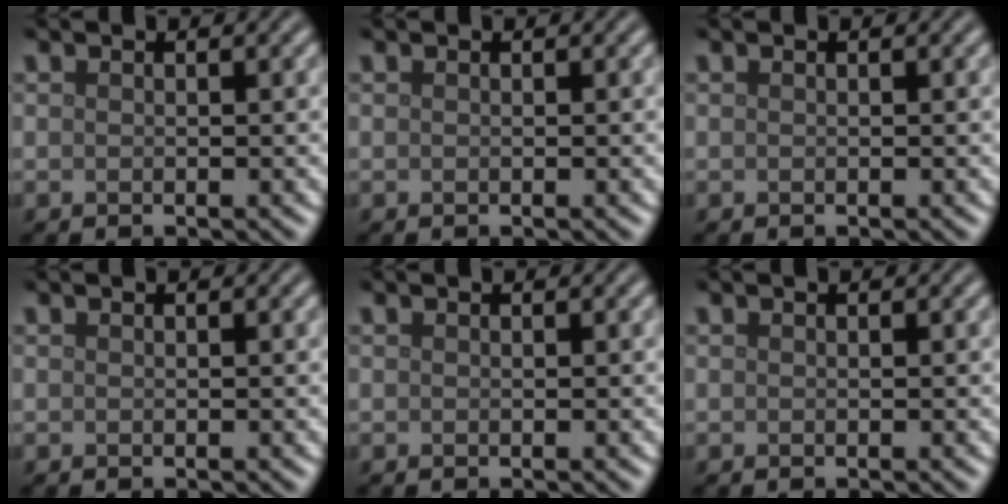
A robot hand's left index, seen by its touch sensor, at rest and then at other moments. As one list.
[{"total": 0.0}, {"total": 0.0}, {"total": 0.0}, {"total": 0.0}, {"total": 0.0}]